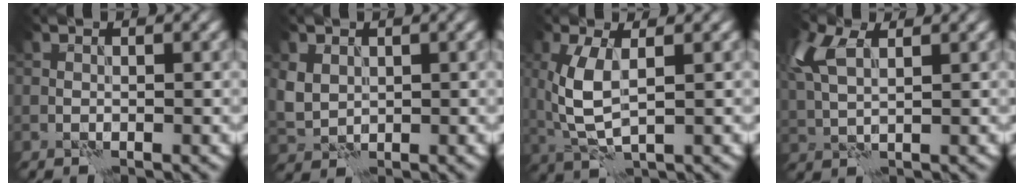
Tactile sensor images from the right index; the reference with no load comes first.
{"total": 2.6, "force": [0.7, 2.1, 1.3], "torque": [-0.036, 0.000, 0.015]}
{"total": 5.1, "force": [0.6, 2.2, 4.6], "torque": [-0.114, -0.001, 0.013]}
{"total": 5.5, "force": [2.1, 2.6, 4.3], "torque": [-0.116, 0.018, 0.040]}